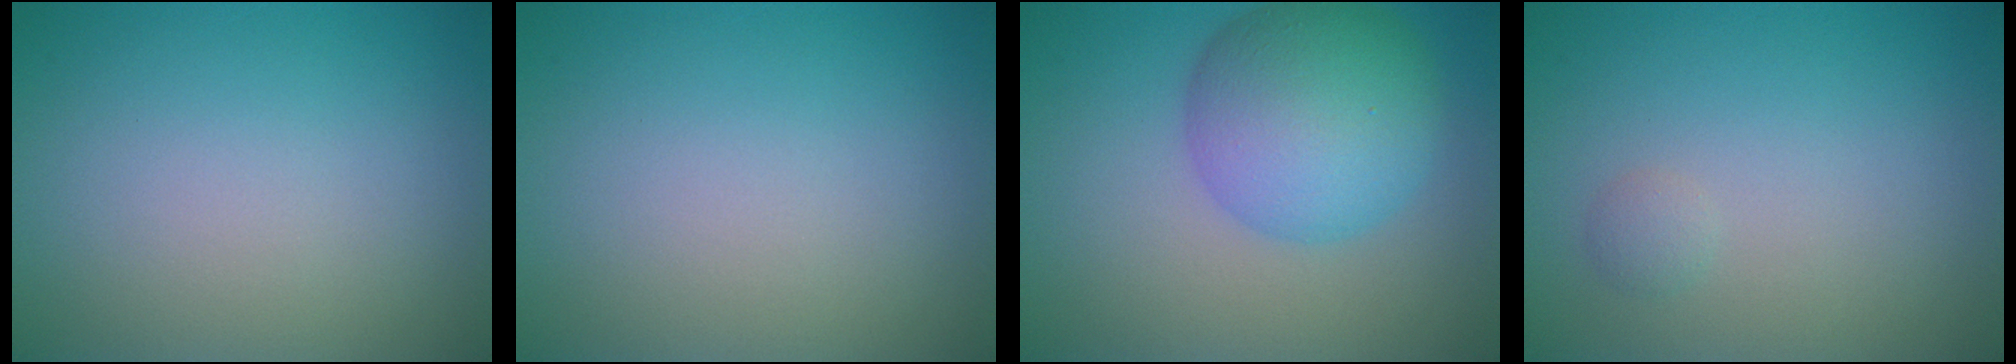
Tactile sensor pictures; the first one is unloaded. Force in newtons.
{"total": 0.0}
{"total": 7.9, "press": 7.9, "slide": 0.2}
{"total": 0.7, "press": 0.7, "slide": 0.0}